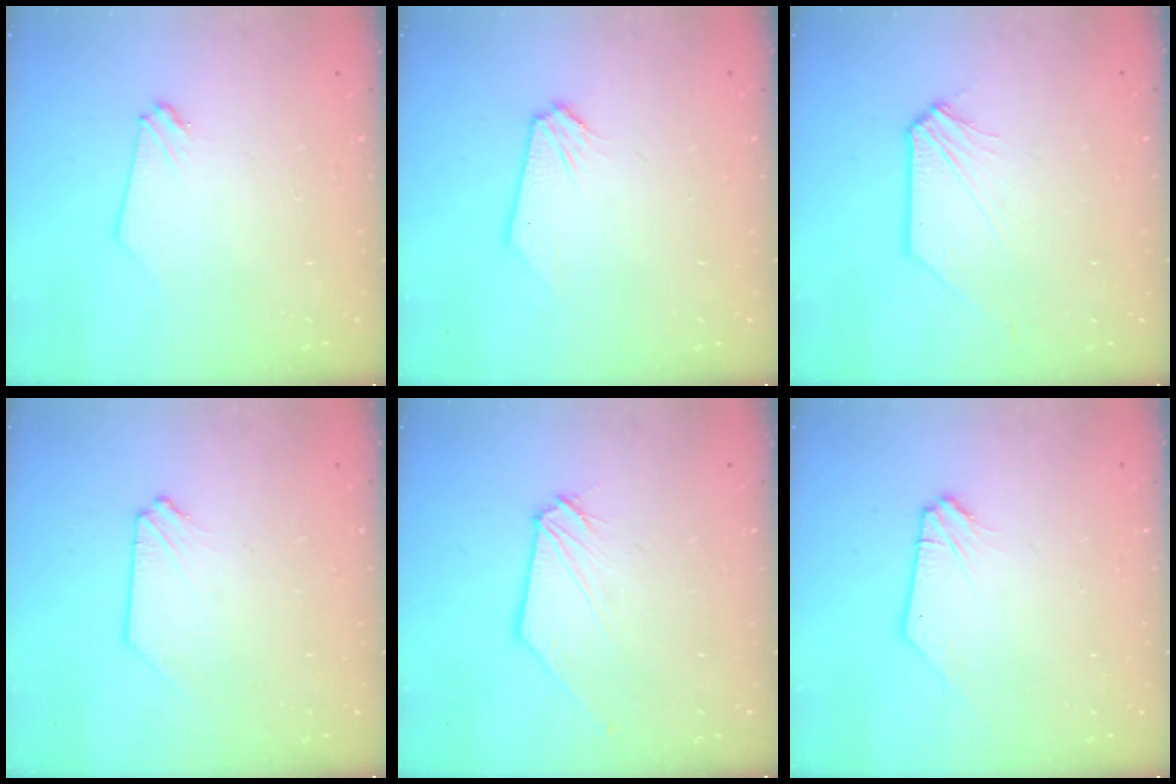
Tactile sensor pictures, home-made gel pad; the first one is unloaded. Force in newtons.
{"total": 0.0}
{"total": 1.6, "press": 1.6, "slide": 0.2}
{"total": 0.0}
{"total": 0.0}
{"total": 0.8, "press": 0.7, "slide": 0.1}